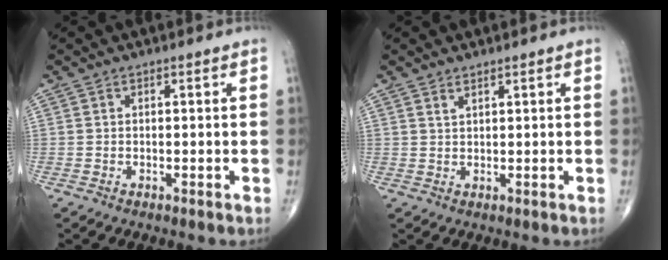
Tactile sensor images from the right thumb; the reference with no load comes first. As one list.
[{"total": 1.3, "force": [1.1, 0.3, 0.6], "torque": [-0.008, -0.007, 0.021]}]